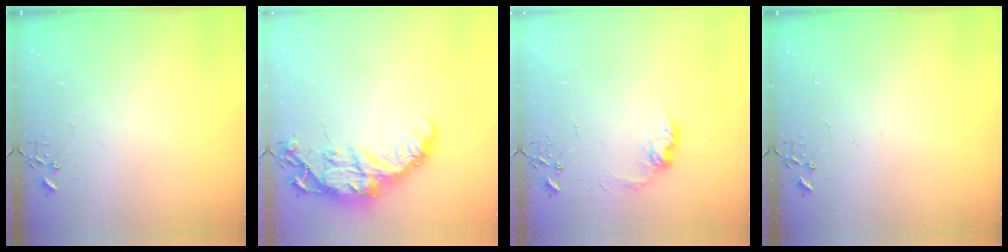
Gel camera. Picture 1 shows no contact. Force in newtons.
{"total": 17.0, "press": 17.0, "slide": 1.3}
{"total": 10.1, "press": 10.0, "slide": 0.5}
{"total": 0.0}